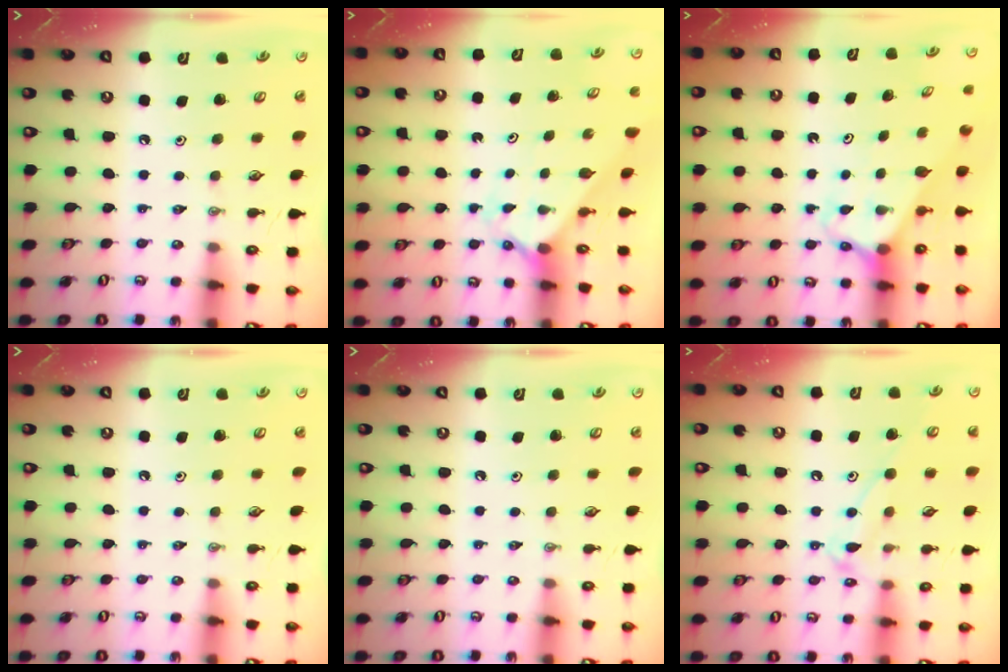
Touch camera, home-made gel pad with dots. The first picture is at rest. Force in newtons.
{"total": 2.0, "press": 2.0, "slide": 0.2}
{"total": 2.7, "press": 2.7, "slide": 0.1}
{"total": 0.0}
{"total": 0.0}
{"total": 10.1, "press": 10.1, "slide": 0.6}